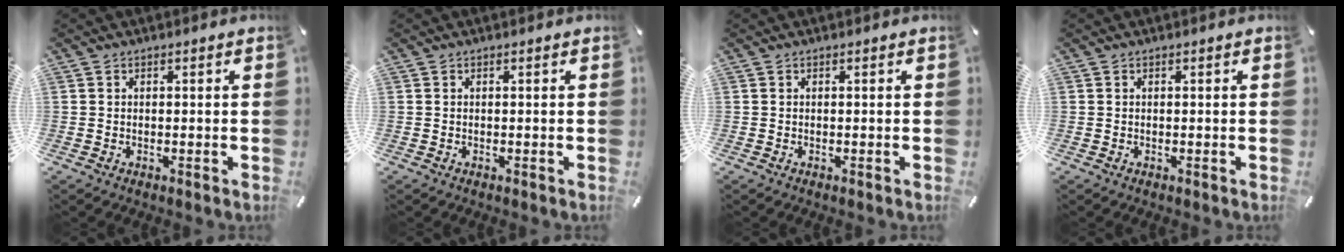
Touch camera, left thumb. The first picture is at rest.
{"total": 0.0}
{"total": 0.0}
{"total": 0.0}